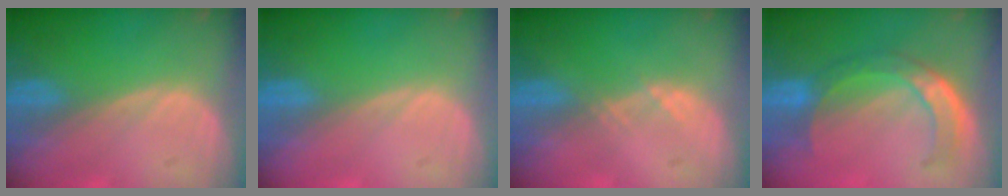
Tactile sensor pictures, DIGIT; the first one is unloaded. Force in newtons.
{"total": 0.0}
{"total": 1.3, "press": 1.1, "slide": 0.7}
{"total": 8.0, "press": 6.7, "slide": 4.3}